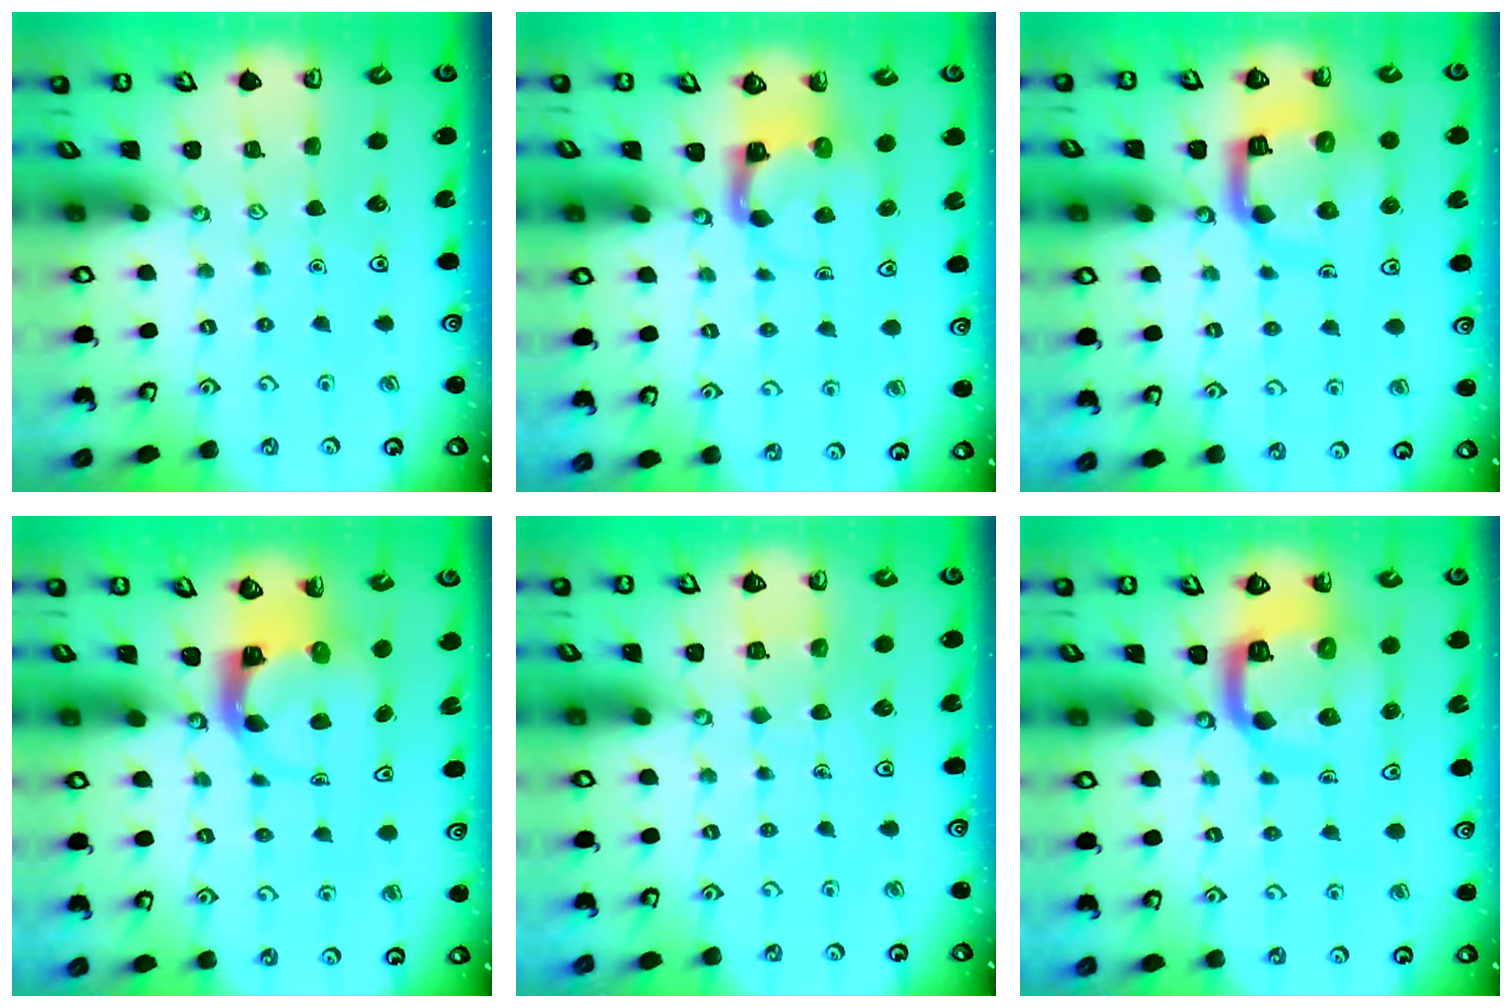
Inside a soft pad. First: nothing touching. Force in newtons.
{"total": 3.9, "press": 3.9, "slide": 0.2}
{"total": 12.9, "press": 12.8, "slide": 1.4}
{"total": 5.0, "press": 4.9, "slide": 0.9}
{"total": 5.3, "press": 5.3, "slide": 0.5}
{"total": 12.4, "press": 12.3, "slide": 1.5}